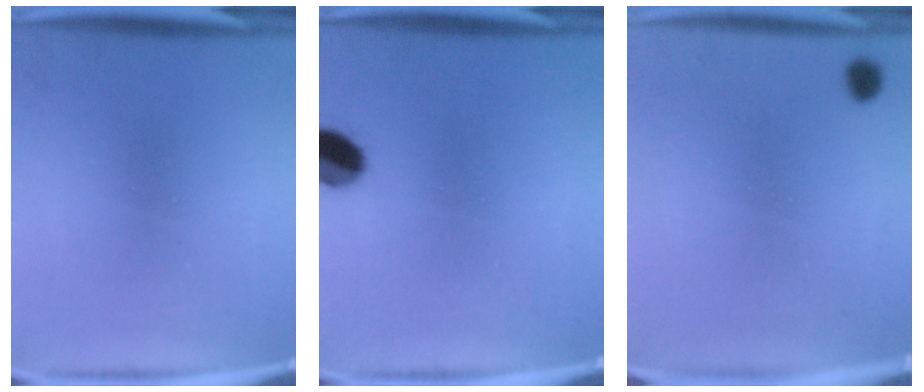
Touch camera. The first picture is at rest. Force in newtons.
{"total": 7.2}
{"total": 2.9}